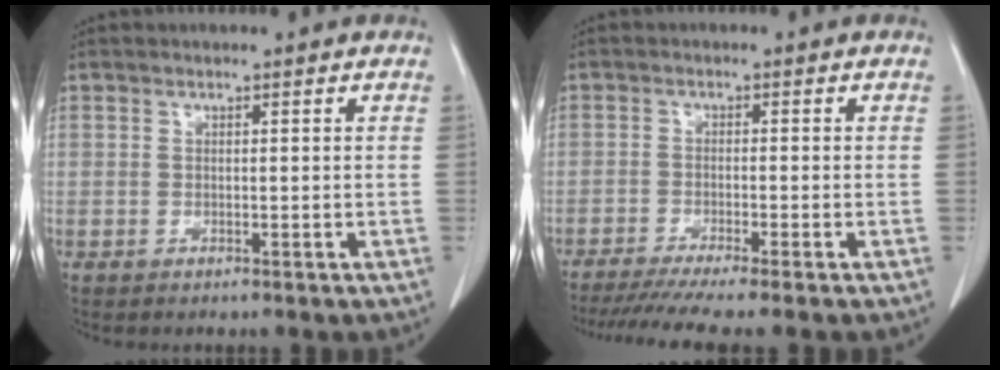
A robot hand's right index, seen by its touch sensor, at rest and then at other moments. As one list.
[{"total": 9.6, "force": [-8.2, -1.0, 5.0], "torque": [-0.064, -0.024, -0.129]}]